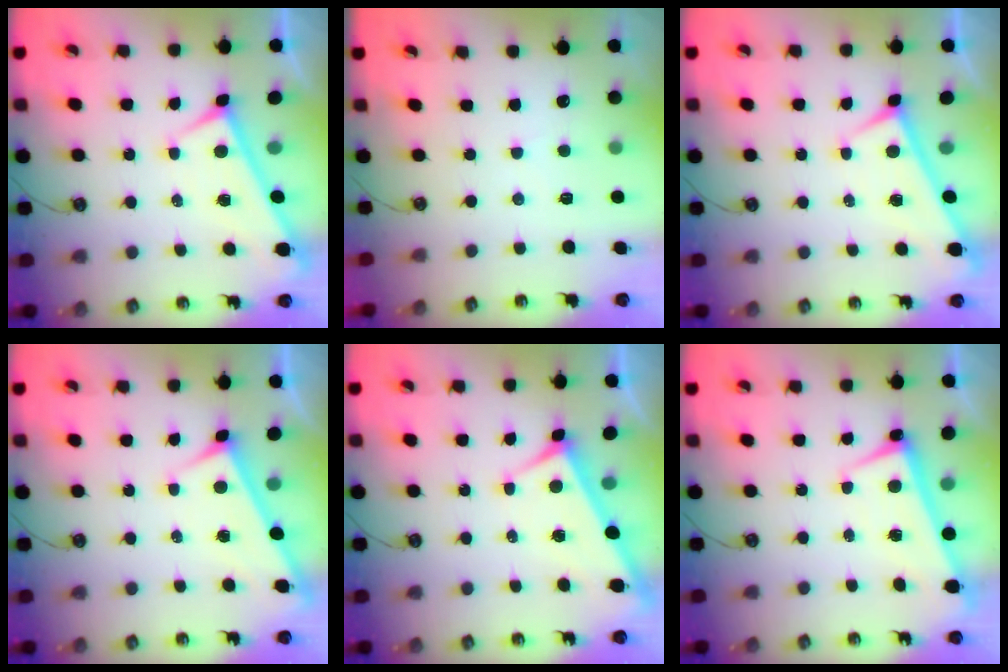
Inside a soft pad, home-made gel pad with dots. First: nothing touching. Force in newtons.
{"total": 3.6, "press": 3.5, "slide": 0.4}
{"total": 0.0}
{"total": 3.2, "press": 3.2, "slide": 0.3}
{"total": 3.9, "press": 3.8, "slide": 0.6}
{"total": 1.3, "press": 1.0, "slide": 0.8}